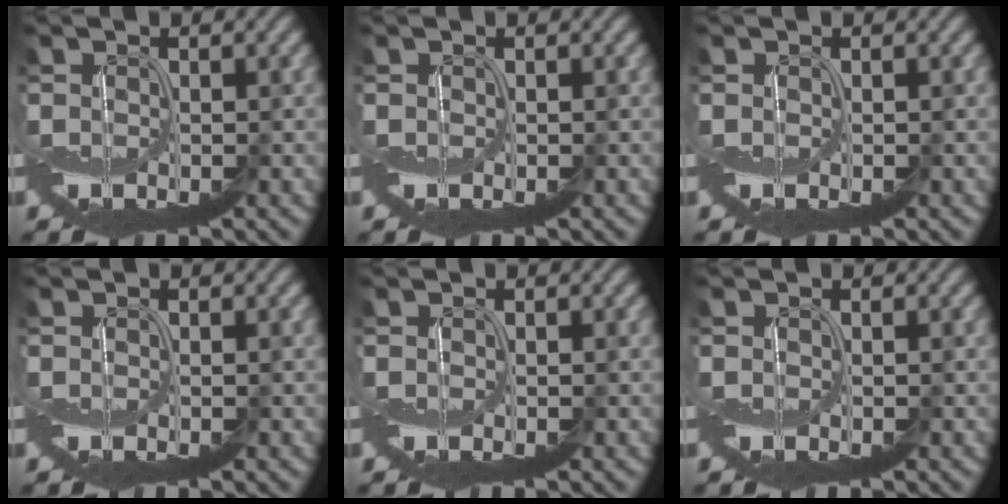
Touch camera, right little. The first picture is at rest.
{"total": 0.0}
{"total": 0.0}
{"total": 0.0}
{"total": 0.0}
{"total": 0.0}